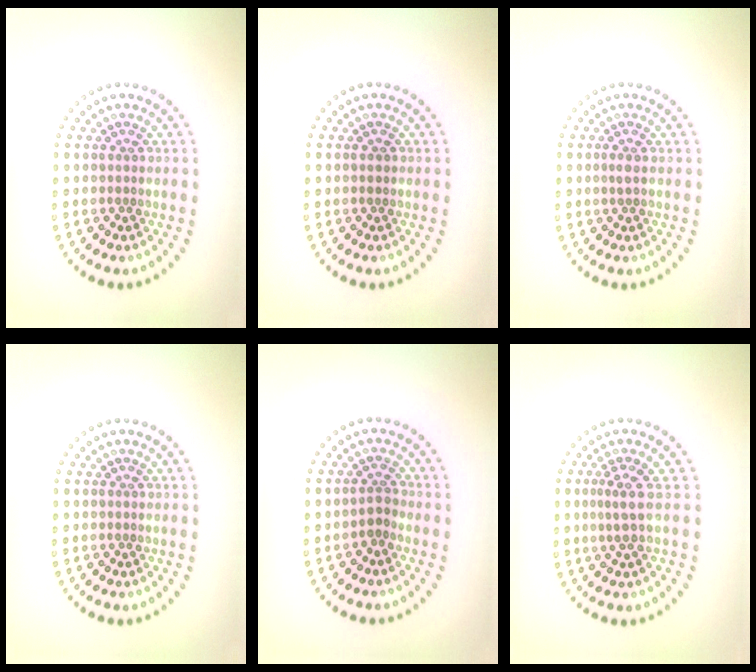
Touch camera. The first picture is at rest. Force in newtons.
{"total": 0.7, "press": 0.7, "slide": 0.2}
{"total": 0.7, "press": 0.6, "slide": 0.3}
{"total": 0.0}
{"total": 1.4, "press": 1.2, "slide": 0.8}
{"total": 2.1, "press": 1.4, "slide": 1.6}